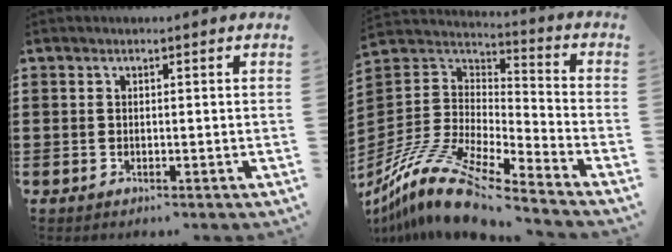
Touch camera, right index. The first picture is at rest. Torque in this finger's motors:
{"motor_torque": [-1.04, 1.10, 0.76, 0.21]}